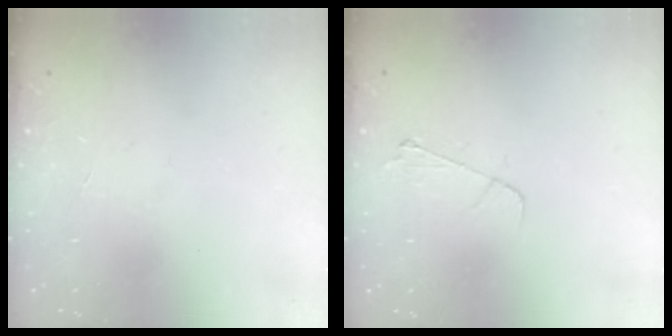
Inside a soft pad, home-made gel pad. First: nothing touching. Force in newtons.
{"total": 4.7, "press": 4.7, "slide": 0.6}